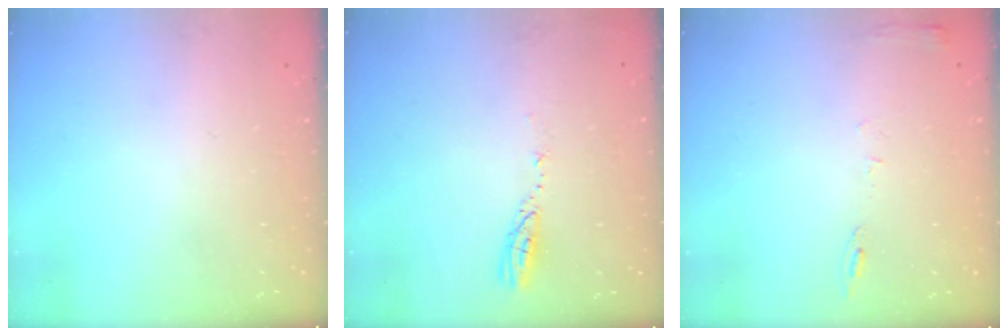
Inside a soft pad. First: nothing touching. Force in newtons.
{"total": 3.7, "press": 3.6, "slide": 0.3}
{"total": 6.0, "press": 6.0, "slide": 0.6}